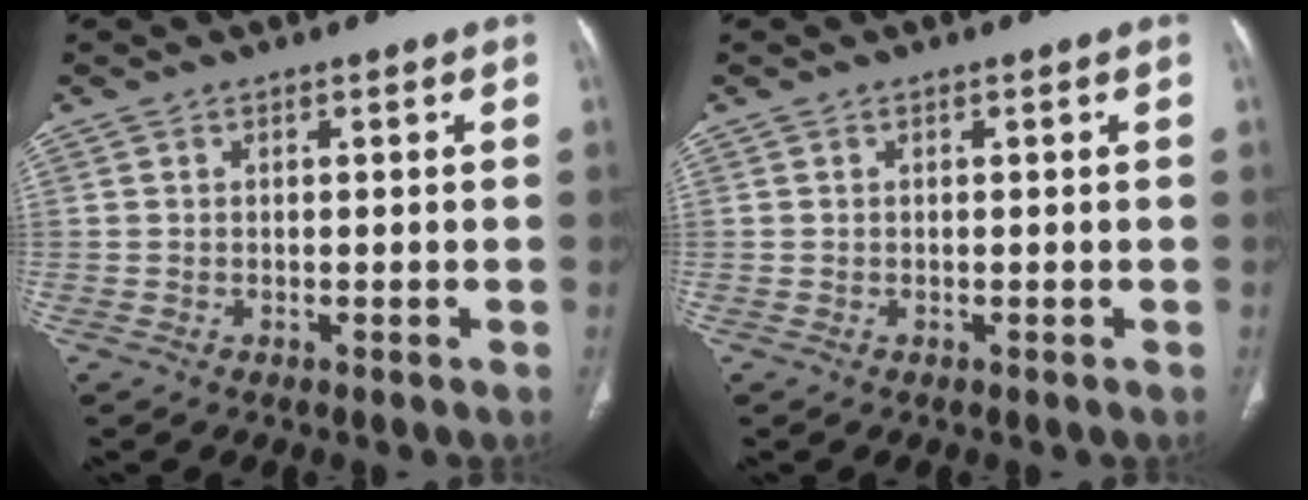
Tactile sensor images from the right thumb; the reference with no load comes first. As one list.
[{"total": 0.0}]